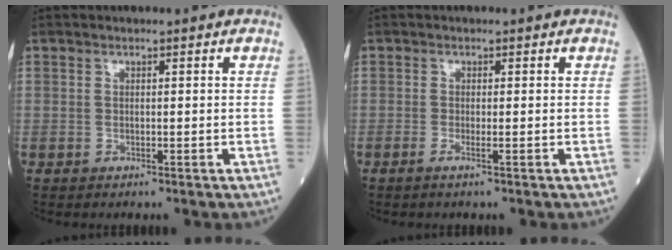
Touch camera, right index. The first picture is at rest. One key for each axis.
{"total": 1.2, "fx": -0.5, "fy": -0.2, "fz": 1.1, "tx": -0.024, "ty": -0.002, "tz": -0.011}